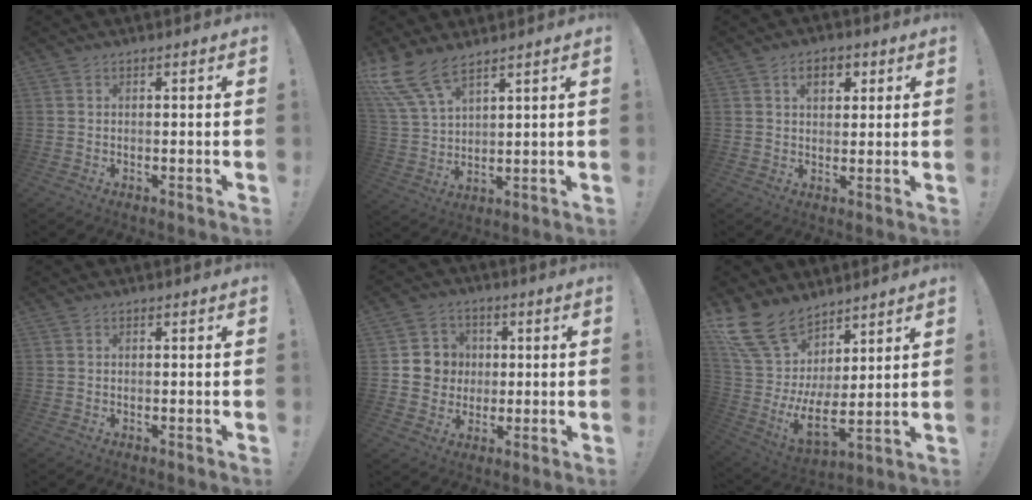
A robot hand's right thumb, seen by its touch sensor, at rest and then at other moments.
{"total": 10.8, "force": [8.5, 3.5, 5.8], "torque": [-0.129, -0.037, 0.165]}
{"total": 6.0, "force": [2.4, 4.1, 3.7], "torque": [-0.038, -0.004, 0.038]}
{"total": 0.0}
{"total": 8.9, "force": [0.6, 8.8, 1.6], "torque": [-0.014, 0.002, 0.020]}
{"total": 16.0, "force": [9.5, 8.0, 10.0], "torque": [-0.234, -0.082, 0.179]}